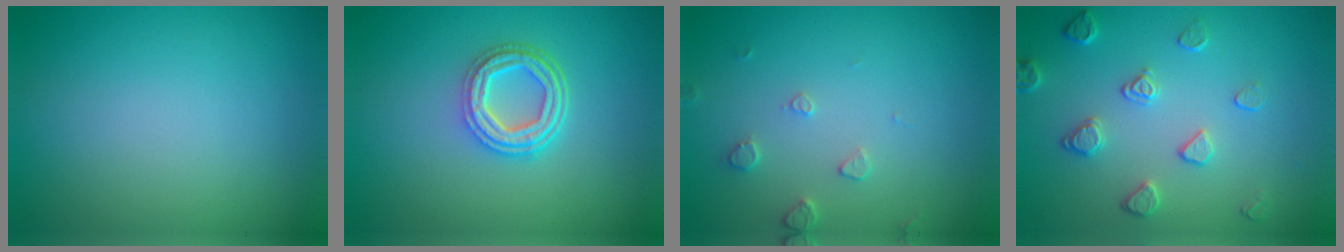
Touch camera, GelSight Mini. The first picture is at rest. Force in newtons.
{"total": 4.3, "press": 3.3, "slide": 2.8}
{"total": 1.5, "press": 1.5, "slide": 0.3}
{"total": 2.4, "press": 1.9, "slide": 1.4}